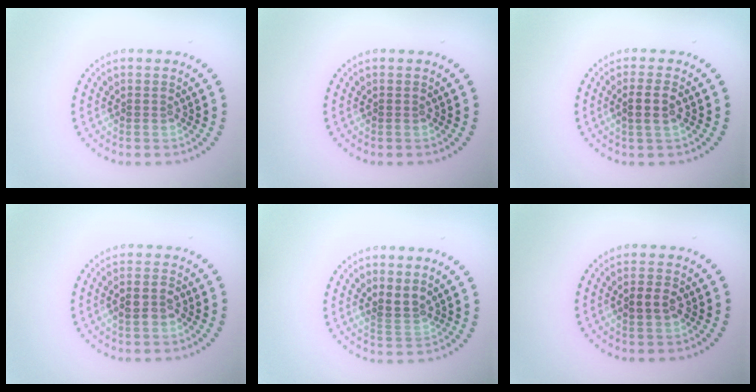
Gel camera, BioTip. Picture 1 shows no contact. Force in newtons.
{"total": 0.0}
{"total": 2.1, "press": 1.9, "slide": 0.9}
{"total": 2.1, "press": 2.0, "slide": 0.4}
{"total": 1.9, "press": 1.6, "slide": 1.1}
{"total": 1.9, "press": 1.9, "slide": 0.2}